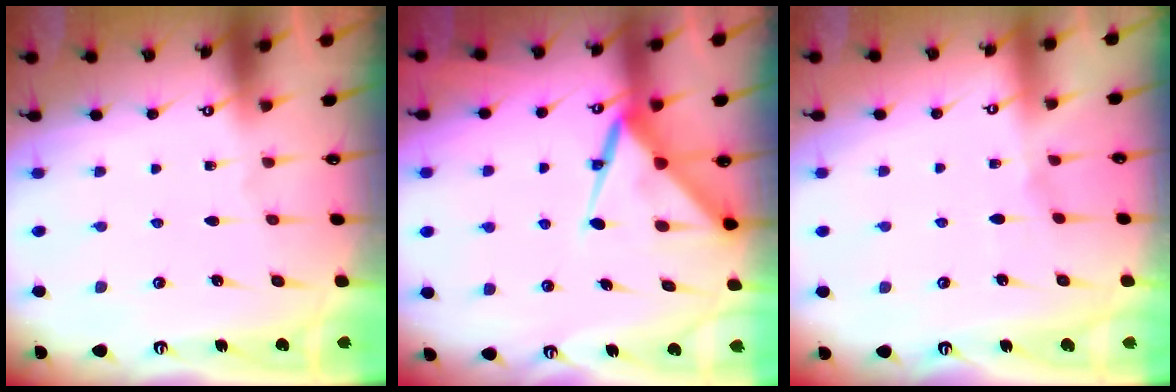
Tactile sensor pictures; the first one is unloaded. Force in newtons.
{"total": 10.2, "press": 10.1, "slide": 1.1}
{"total": 2.8, "press": 2.8, "slide": 0.5}